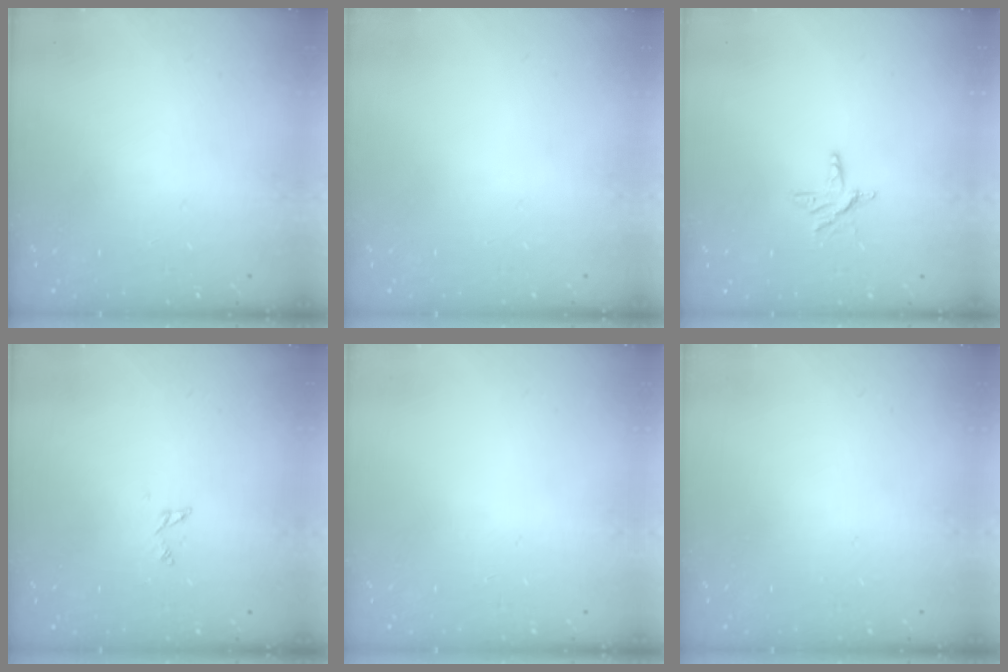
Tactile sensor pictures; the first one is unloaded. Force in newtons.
{"total": 0.0}
{"total": 4.8, "press": 4.8, "slide": 0.4}
{"total": 2.8, "press": 2.8, "slide": 0.3}
{"total": 0.0}
{"total": 0.0}